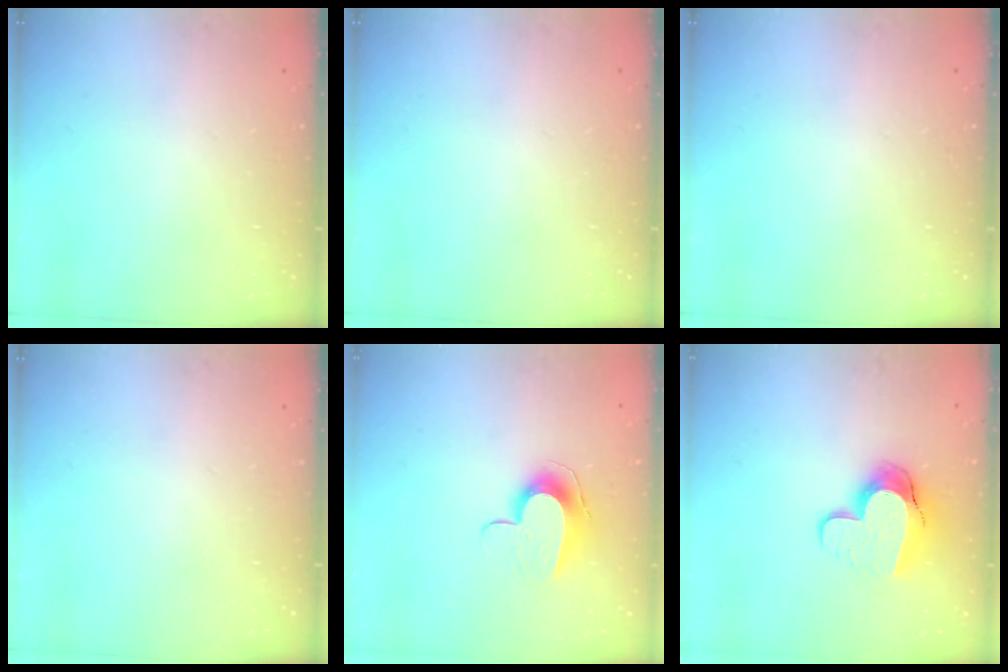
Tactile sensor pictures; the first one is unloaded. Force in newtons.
{"total": 0.0}
{"total": 0.0}
{"total": 0.0}
{"total": 9.6, "press": 9.6, "slide": 0.1}
{"total": 11.8, "press": 11.7, "slide": 1.0}